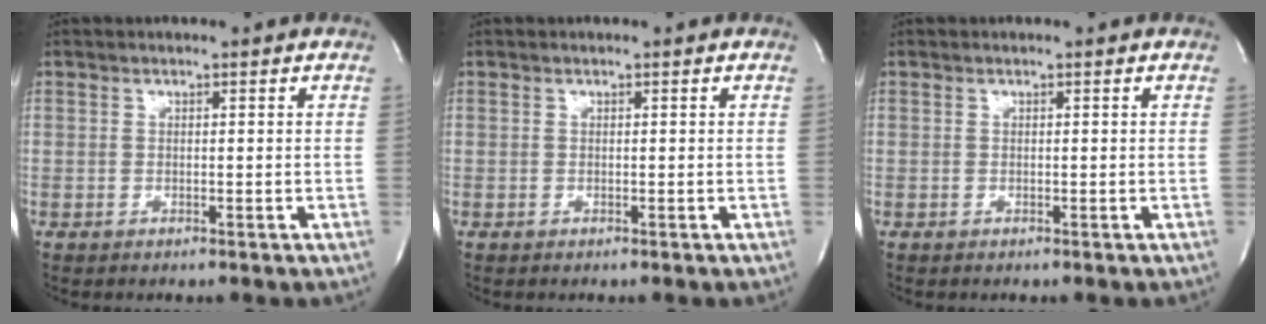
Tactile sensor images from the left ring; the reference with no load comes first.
{"total": 0.0}
{"total": 0.0}